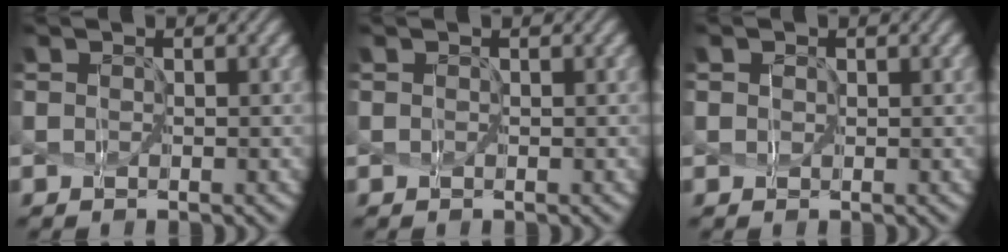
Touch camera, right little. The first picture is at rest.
{"total": 0.0}
{"total": 1.9, "force": [0.8, 1.4, 0.9], "torque": [-0.003, 0.019, -0.002]}